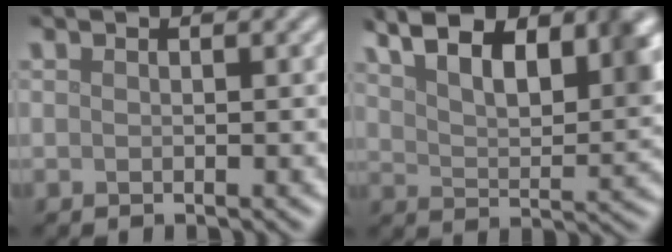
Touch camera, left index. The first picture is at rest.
{"total": 10.5, "force": [6.0, 4.4, 7.4], "torque": [-0.110, 0.019, 0.095]}